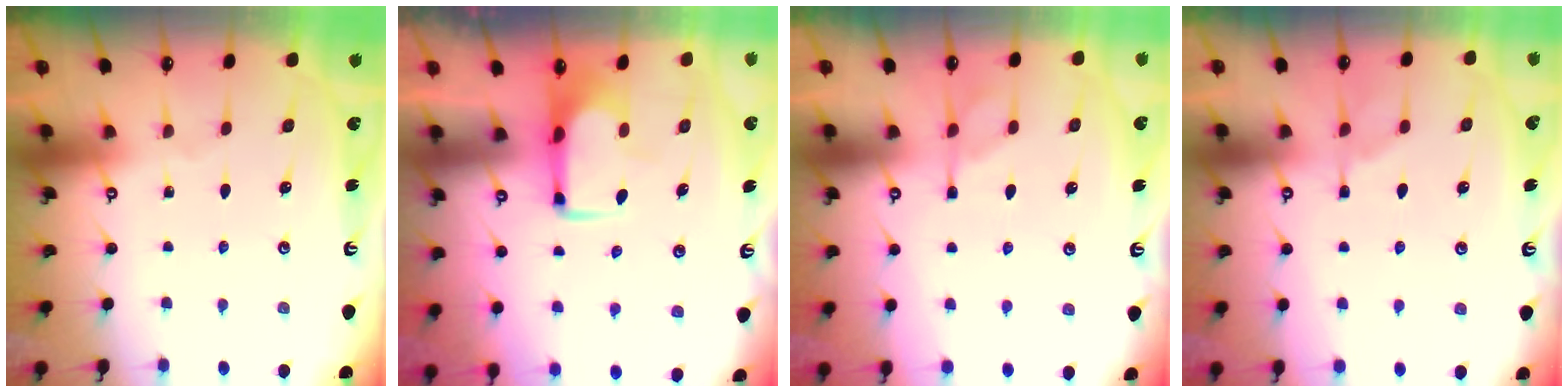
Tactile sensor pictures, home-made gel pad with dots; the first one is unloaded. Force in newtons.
{"total": 1.9, "press": 1.9, "slide": 0.5}
{"total": 1.3, "press": 0.4, "slide": 1.2}
{"total": 1.7, "press": 1.4, "slide": 0.9}